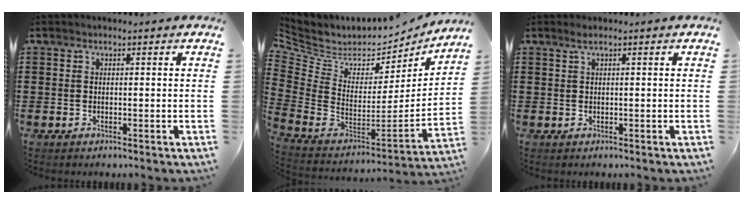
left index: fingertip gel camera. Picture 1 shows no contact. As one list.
[{"total": 4.4, "force": [3.4, 2.6, 0.8], "torque": [-0.058, -0.048, 0.057]}, {"total": 0.9, "force": [0.4, -0.1, 0.8], "torque": [-0.015, -0.002, 0.008]}]